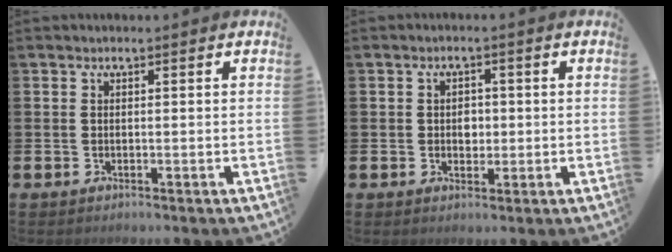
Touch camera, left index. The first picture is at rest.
{"total": 2.2, "force": [0.2, 1.8, 1.2], "torque": [-0.008, 0.004, -0.002]}